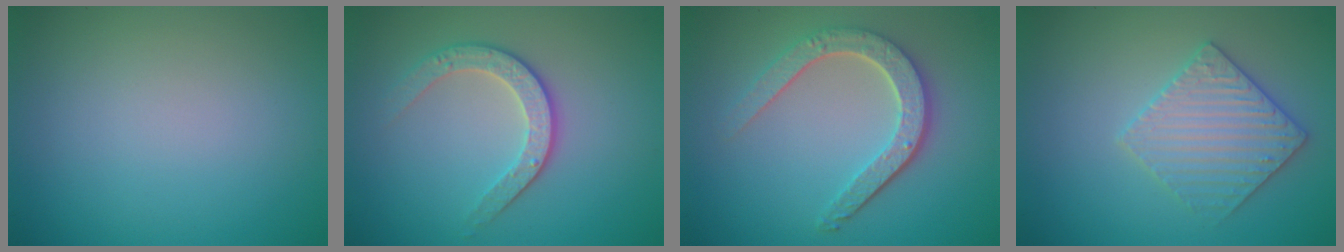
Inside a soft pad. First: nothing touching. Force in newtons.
{"total": 2.9, "press": 2.7, "slide": 1.1}
{"total": 4.8, "press": 3.7, "slide": 3.1}
{"total": 3.5, "press": 3.5, "slide": 0.5}